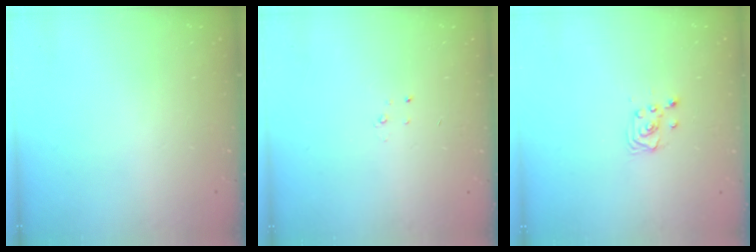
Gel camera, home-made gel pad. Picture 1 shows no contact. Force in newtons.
{"total": 2.3, "press": 2.3, "slide": 0.3}
{"total": 2.9, "press": 2.9, "slide": 0.4}